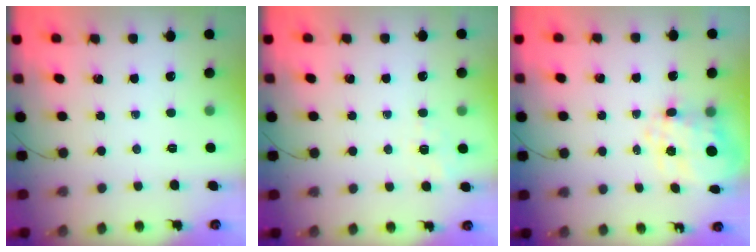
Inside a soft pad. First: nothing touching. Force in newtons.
{"total": 1.4, "press": 0.5, "slide": 1.3}
{"total": 10.3, "press": 10.2, "slide": 1.1}